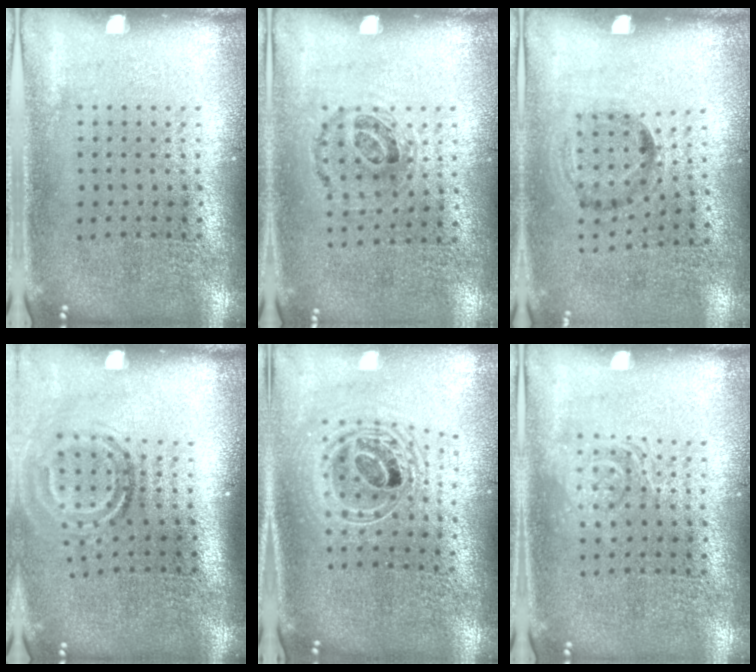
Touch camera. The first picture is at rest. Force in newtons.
{"total": 0.9, "press": 0.7, "slide": 0.6}
{"total": 1.3, "press": 0.7, "slide": 1.0}
{"total": 1.8, "press": 1.2, "slide": 1.4}
{"total": 2.2, "press": 1.7, "slide": 1.4}
{"total": 1.8, "press": 1.8, "slide": 0.3}